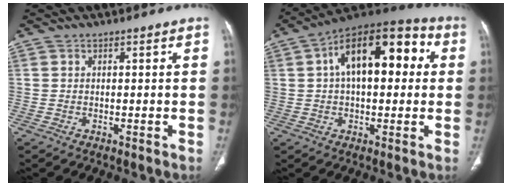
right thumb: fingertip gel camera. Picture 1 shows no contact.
{"total": 18.5, "force": [3.8, 9.5, 15.4], "torque": [-0.205, 0.039, 0.048]}